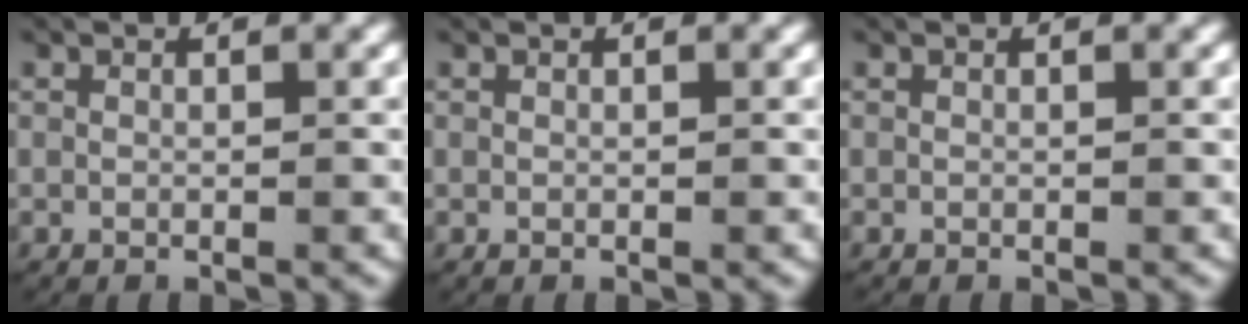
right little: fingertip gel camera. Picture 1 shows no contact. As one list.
[{"total": 0.0}, {"total": 0.0}]